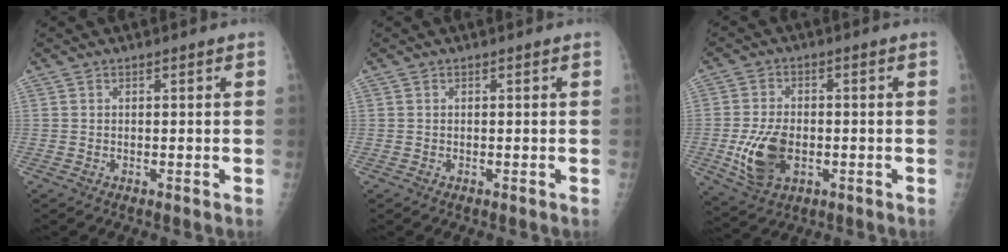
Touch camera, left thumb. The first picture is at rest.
{"total": 0.0}
{"total": 9.8, "force": [-2.2, 6.0, 7.4], "torque": [-0.135, 0.003, -0.031]}